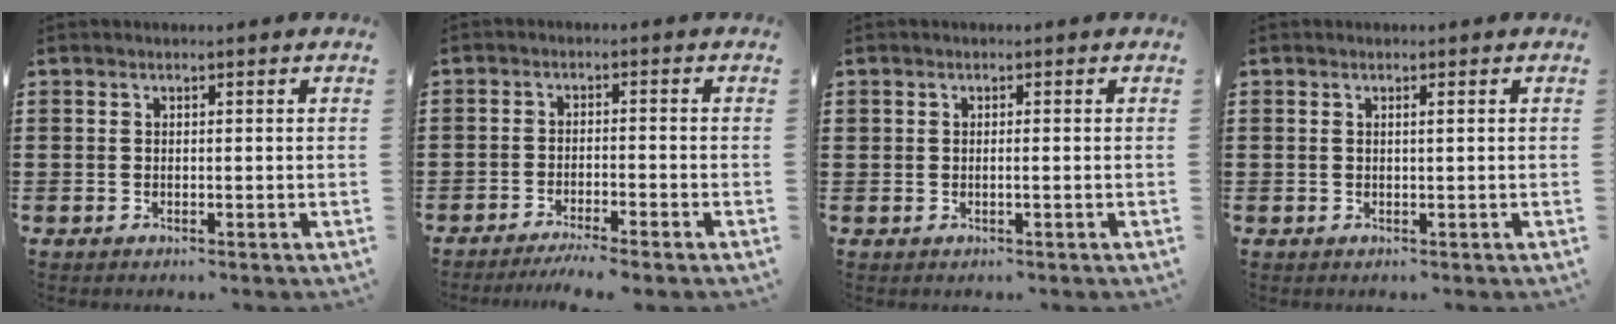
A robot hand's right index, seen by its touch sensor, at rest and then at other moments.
{"total": 2.8, "force": [-2.6, -0.3, 1.0], "torque": [-0.018, -0.001, -0.053]}
{"total": 0.7, "force": [-0.1, 0.1, 0.7], "torque": [-0.013, -0.004, -0.001]}
{"total": 0.7, "force": [0.2, 0.0, 0.6], "torque": [-0.012, -0.002, 0.003]}